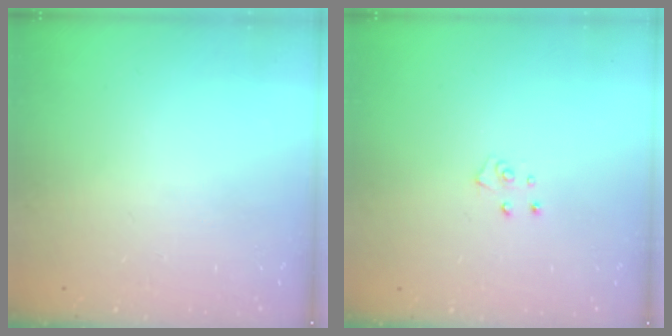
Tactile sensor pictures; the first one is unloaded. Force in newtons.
{"total": 4.2, "press": 4.1, "slide": 0.4}